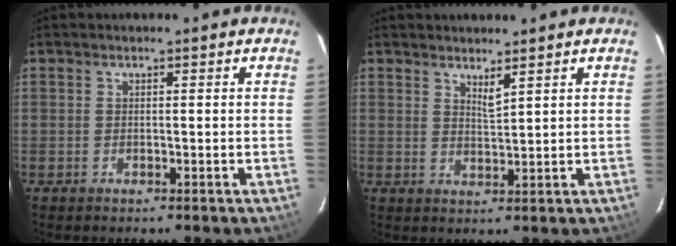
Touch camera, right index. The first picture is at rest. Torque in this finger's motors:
{"motor_torque": [0.05, 0.24, 0.00, 0.00]}